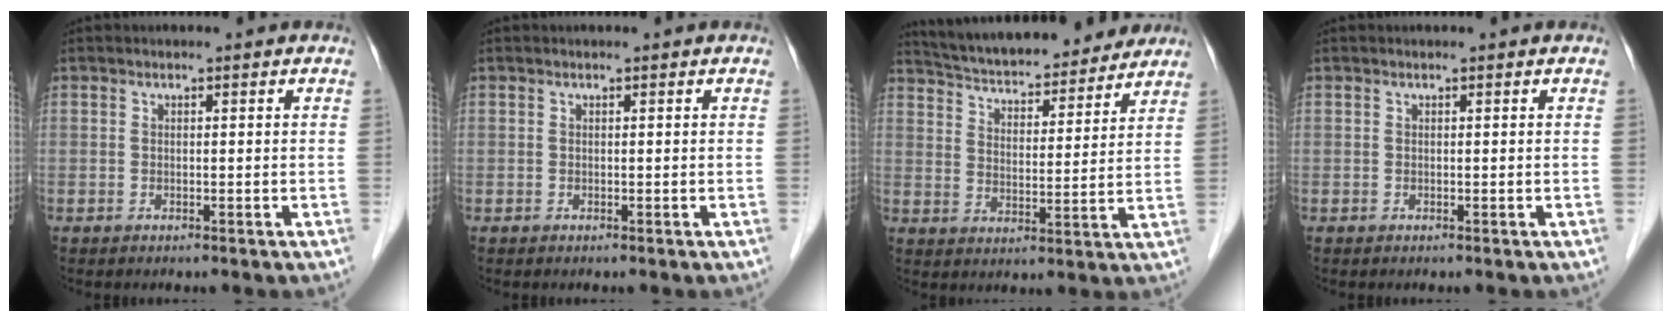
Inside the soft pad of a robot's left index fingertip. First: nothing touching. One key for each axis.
{"total": 0.0}
{"total": 19.9, "fx": 18.3, "fy": 4.2, "fz": 6.7, "tx": -0.111, "ty": 0.016, "tz": 0.264}
{"total": 0.0}